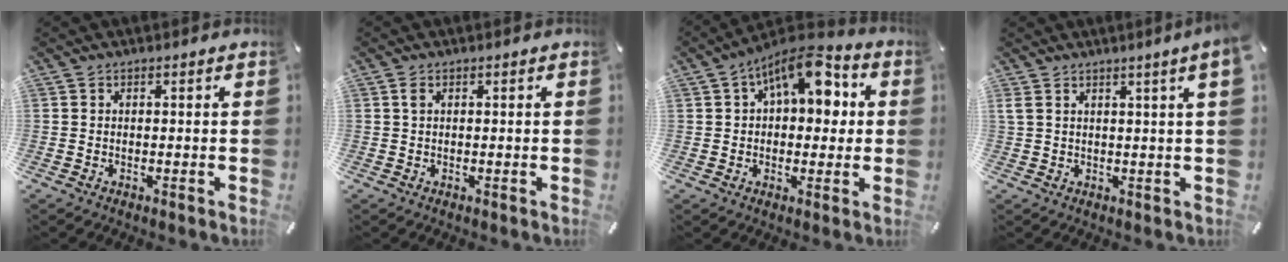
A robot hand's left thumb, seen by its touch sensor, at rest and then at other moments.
{"total": 1.1, "force": [0.4, 0.5, 0.9], "torque": [-0.018, 0.003, 0.005]}
{"total": 12.3, "force": [4.8, 6.9, 8.9], "torque": [-0.119, -0.018, 0.081]}
{"total": 4.0, "force": [1.8, -0.2, 3.5], "torque": [-0.070, -0.002, 0.031]}